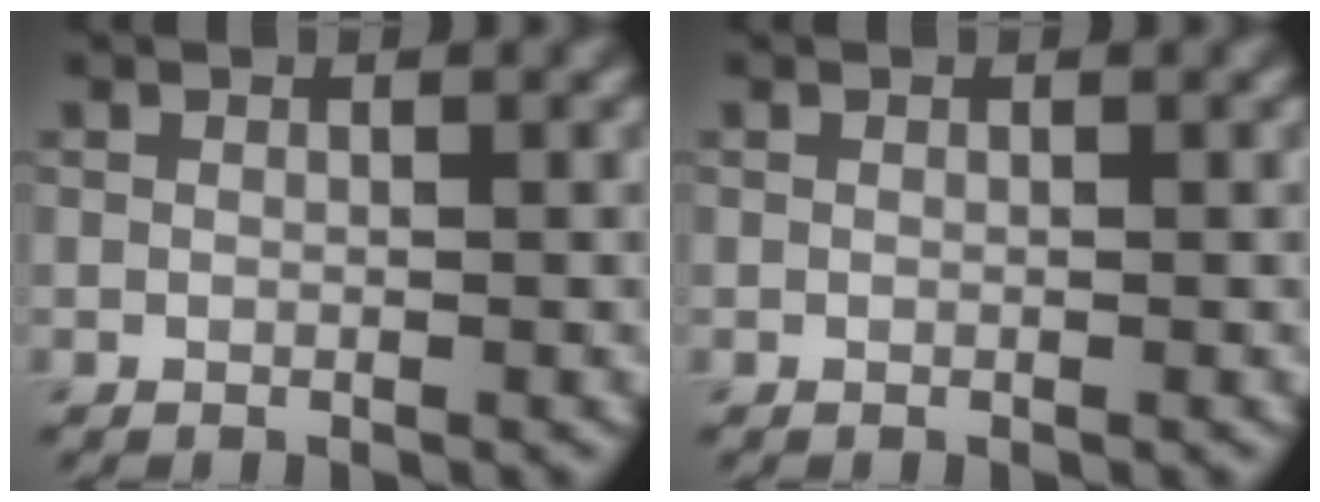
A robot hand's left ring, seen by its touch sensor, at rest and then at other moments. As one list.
[{"total": 0.0}]